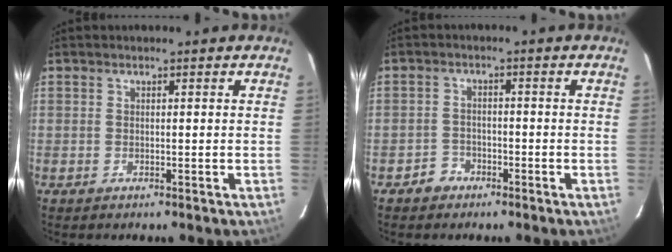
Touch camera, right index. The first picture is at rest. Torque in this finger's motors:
{"motor_torque": [-0.36, -0.15, -0.29, -0.13]}